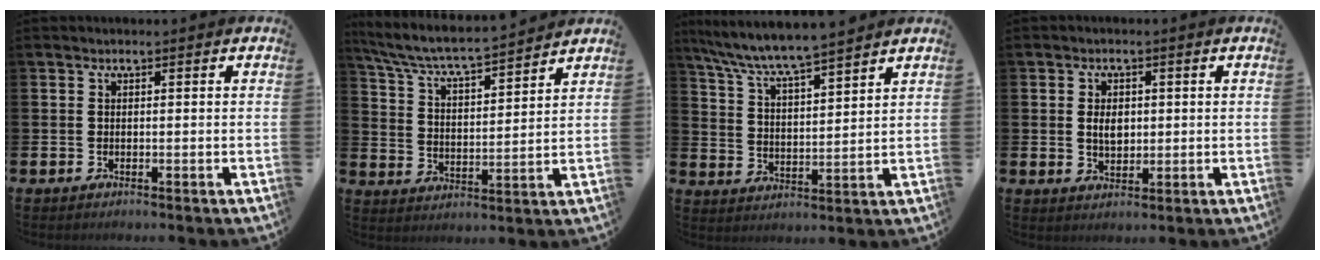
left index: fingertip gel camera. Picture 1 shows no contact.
{"total": 6.2, "force": [5.9, 0.3, 1.9], "torque": [-0.068, -0.048, 0.097]}
{"total": 7.1, "force": [6.8, 0.2, 2.1], "torque": [-0.072, -0.043, 0.119]}
{"total": 3.1, "force": [0.4, 2.1, 2.3], "torque": [-0.031, 0.002, 0.003]}